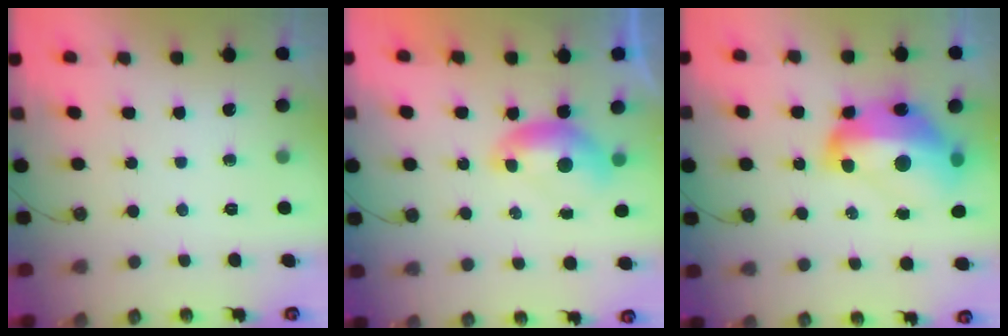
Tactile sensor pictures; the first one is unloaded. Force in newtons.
{"total": 0.0}
{"total": 14.1, "press": 14.0, "slide": 1.9}